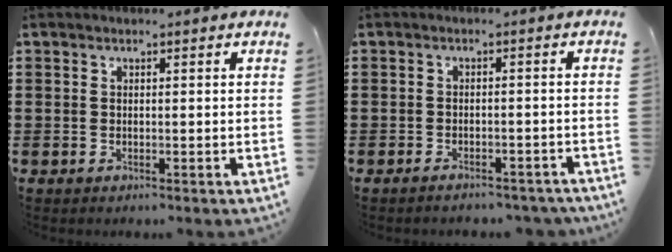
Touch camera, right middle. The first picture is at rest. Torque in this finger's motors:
{"motor_torque": [0.05, 0.00, 0.10, -0.01]}